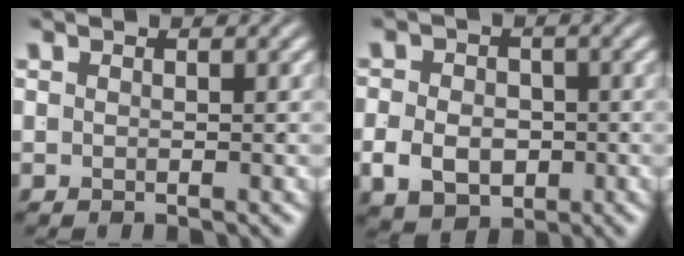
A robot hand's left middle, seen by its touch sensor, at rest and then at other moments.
{"total": 4.6, "force": [-1.5, 3.5, 2.5], "torque": [-0.035, -0.012, -0.017]}